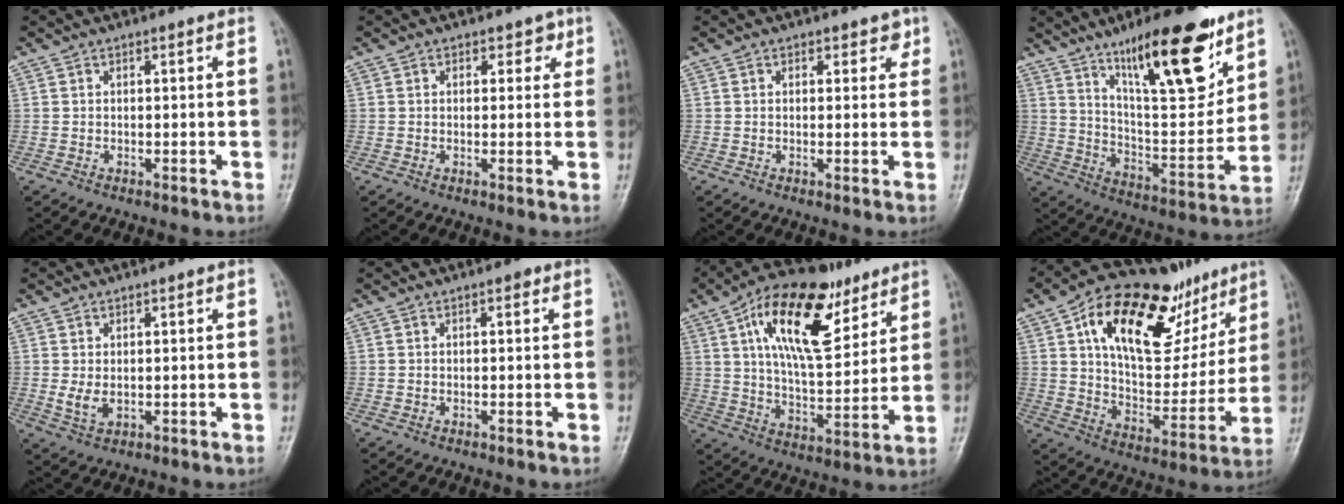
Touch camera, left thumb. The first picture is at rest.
{"total": 2.7, "force": [1.3, 2.1, 1.3], "torque": [0.011, -0.003, 0.011]}
{"total": 2.6, "force": [1.4, 1.8, 1.1], "torque": [0.011, -0.005, 0.014]}
{"total": 21.1, "force": [13.2, 6.1, 15.3], "torque": [-0.203, -0.071, 0.221]}
{"total": 3.1, "force": [0.2, 2.0, 2.3], "torque": [-0.045, -0.009, 0.010]}
{"total": 0.6, "force": [0.2, 0.4, 0.4], "torque": [0.000, 0.002, -0.002]}
{"total": 21.1, "force": [10.1, 9.9, 15.7], "torque": [-0.225, -0.029, 0.171]}
{"total": 28.1, "force": [14.4, 14.4, 19.4], "torque": [-0.258, -0.015, 0.238]}